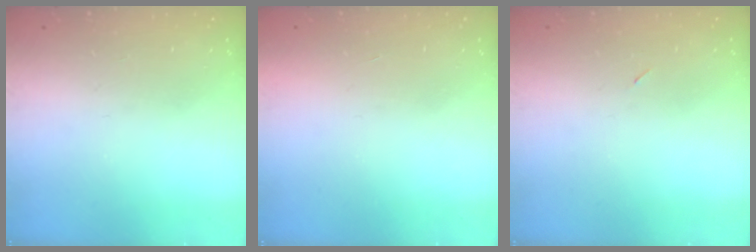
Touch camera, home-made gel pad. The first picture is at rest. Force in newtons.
{"total": 1.7, "press": 1.7, "slide": 0.1}
{"total": 2.3, "press": 1.9, "slide": 1.2}